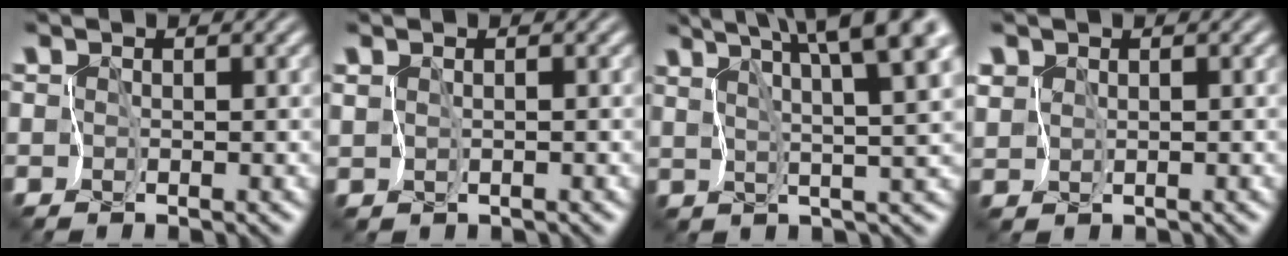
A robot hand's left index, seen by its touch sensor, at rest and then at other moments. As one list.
[{"total": 0.7, "force": [0.5, -0.4, -0.4], "torque": [0.008, -0.003, 0.014]}, {"total": 10.1, "force": [6.3, 1.5, 7.8], "torque": [-0.123, 0.011, 0.096]}, {"total": 3.0, "force": [2.2, 2.0, 0.8], "torque": [-0.030, 0.009, 0.035]}]